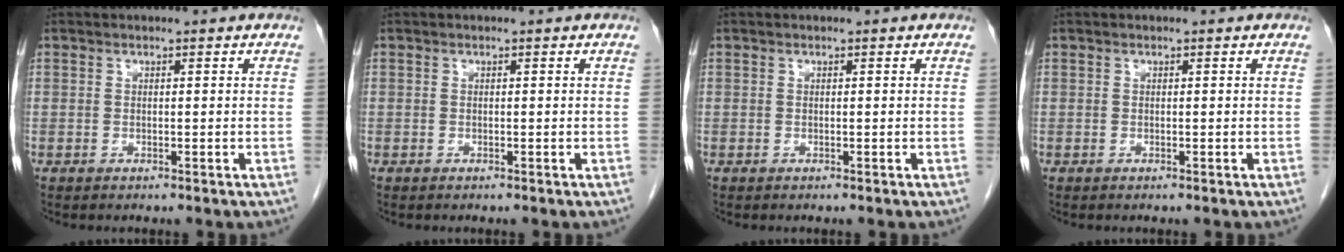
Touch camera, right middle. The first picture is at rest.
{"total": 0.0}
{"total": 0.0}
{"total": 0.0}